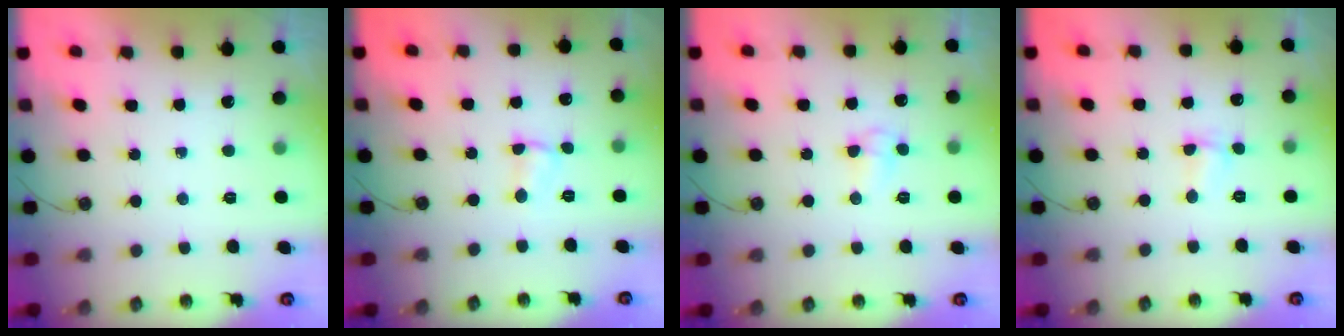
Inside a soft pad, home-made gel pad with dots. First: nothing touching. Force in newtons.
{"total": 2.2, "press": 2.2, "slide": 0.4}
{"total": 4.4, "press": 4.4, "slide": 0.6}
{"total": 2.4, "press": 2.4, "slide": 0.6}